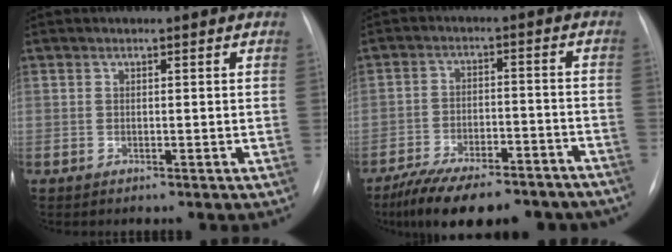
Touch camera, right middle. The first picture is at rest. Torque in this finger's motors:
{"motor_torque": [1.17, -0.97, 0.33, 0.18]}